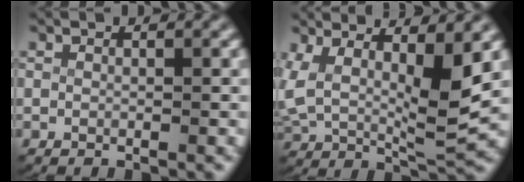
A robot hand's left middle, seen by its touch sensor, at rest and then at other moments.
{"total": 9.0, "force": [2.6, 5.6, 6.5], "torque": [-0.143, -0.025, 0.048]}